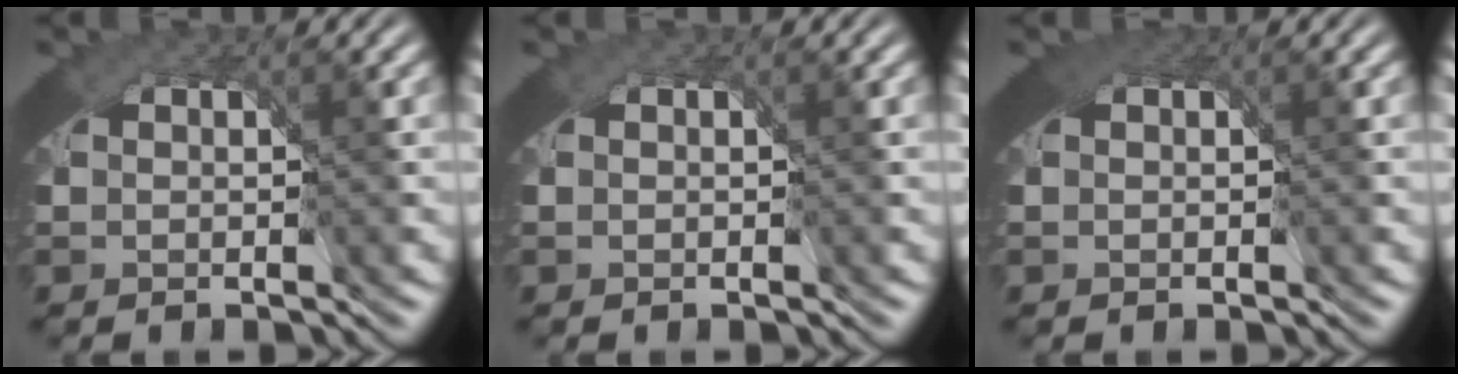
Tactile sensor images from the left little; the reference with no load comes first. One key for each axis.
{"total": 0.0}
{"total": 1.7, "fx": 0.9, "fy": 0.9, "fz": 1.1, "tx": -0.019, "ty": -0.003, "tz": 0.015}